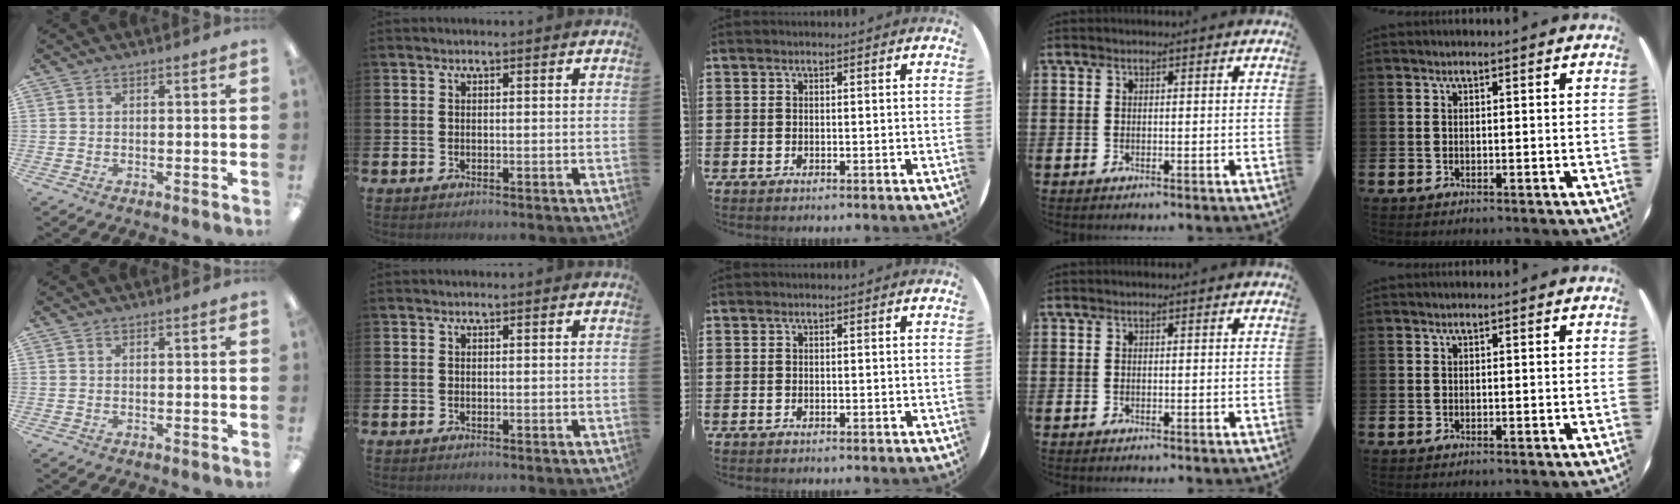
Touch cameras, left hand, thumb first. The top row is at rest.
{}